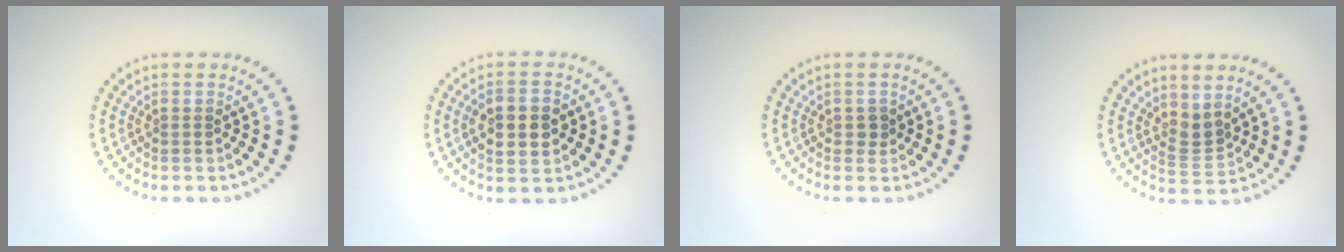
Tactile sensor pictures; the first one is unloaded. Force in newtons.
{"total": 4.5, "press": 4.5, "slide": 0.0}
{"total": 1.0, "press": 0.9, "slide": 0.3}
{"total": 2.2, "press": 1.5, "slide": 1.6}